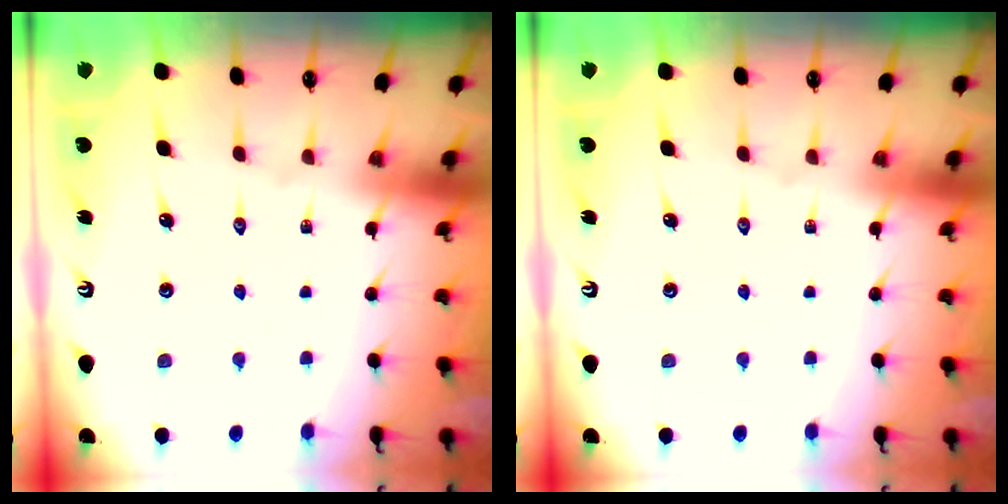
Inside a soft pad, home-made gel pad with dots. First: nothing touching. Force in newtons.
{"total": 0.0}